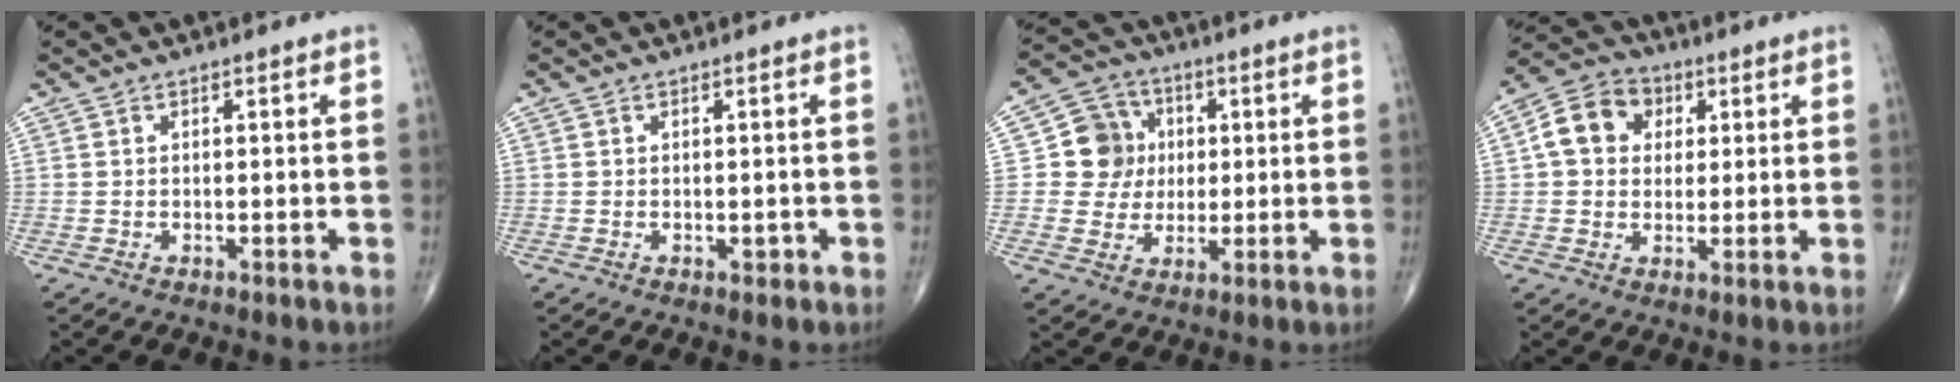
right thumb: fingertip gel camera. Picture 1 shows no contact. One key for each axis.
{"total": 0.8, "fx": -0.3, "fy": 0.6, "fz": 0.5, "tx": 0.003, "ty": 0.001, "tz": -0.005}
{"total": 9.0, "fx": 1.1, "fy": 8.5, "fz": 2.7, "tx": -0.005, "ty": 0.008, "tz": 0.014}
{"total": 9.4, "fx": 2.1, "fy": 7.7, "fz": 4.9, "tx": -0.063, "ty": 0.010, "tz": 0.024}